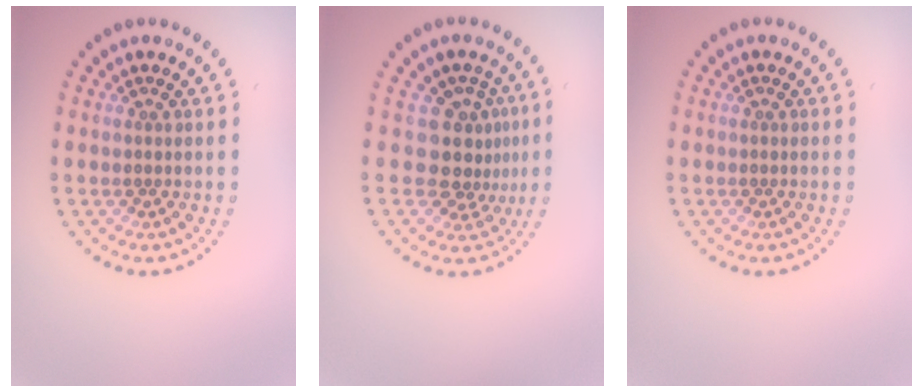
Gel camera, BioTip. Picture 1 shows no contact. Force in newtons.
{"total": 3.4, "press": 2.5, "slide": 2.2}
{"total": 0.0}